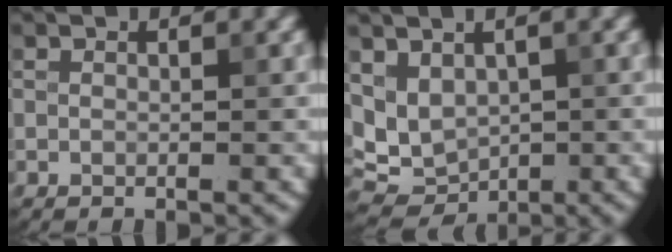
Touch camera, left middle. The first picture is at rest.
{"total": 4.6, "force": [0.9, 3.5, 2.8], "torque": [-0.050, -0.007, 0.025]}